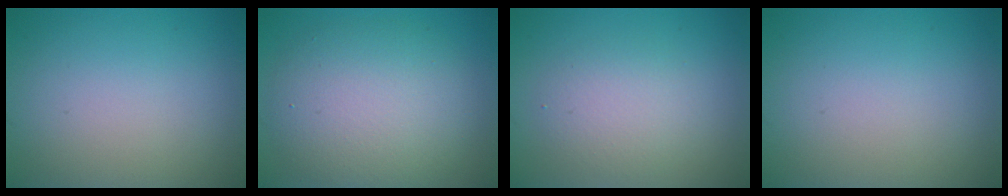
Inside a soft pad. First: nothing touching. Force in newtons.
{"total": 7.4, "press": 7.4, "slide": 0.4}
{"total": 3.0, "press": 3.0, "slide": 0.2}
{"total": 0.0}